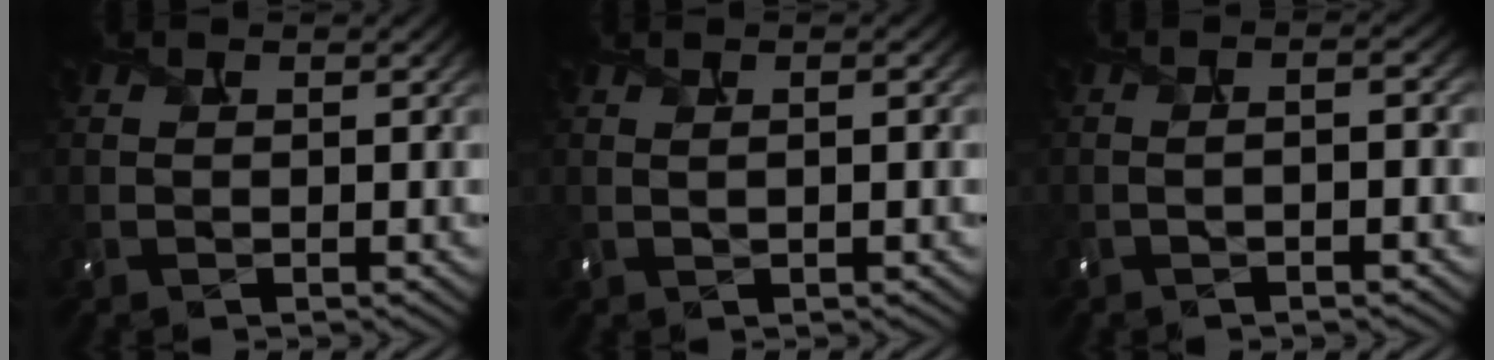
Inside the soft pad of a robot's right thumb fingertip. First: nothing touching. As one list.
[{"total": 1.8, "force": [0.4, 0.2, 1.7], "torque": [-0.023, -0.003, -0.001]}, {"total": 3.7, "force": [-0.9, 0.7, 3.6], "torque": [-0.060, 0.004, -0.020]}]